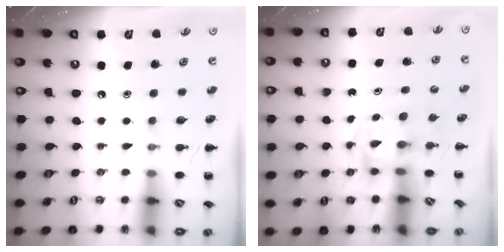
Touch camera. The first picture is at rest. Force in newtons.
{"total": 2.9, "press": 2.9, "slide": 0.2}